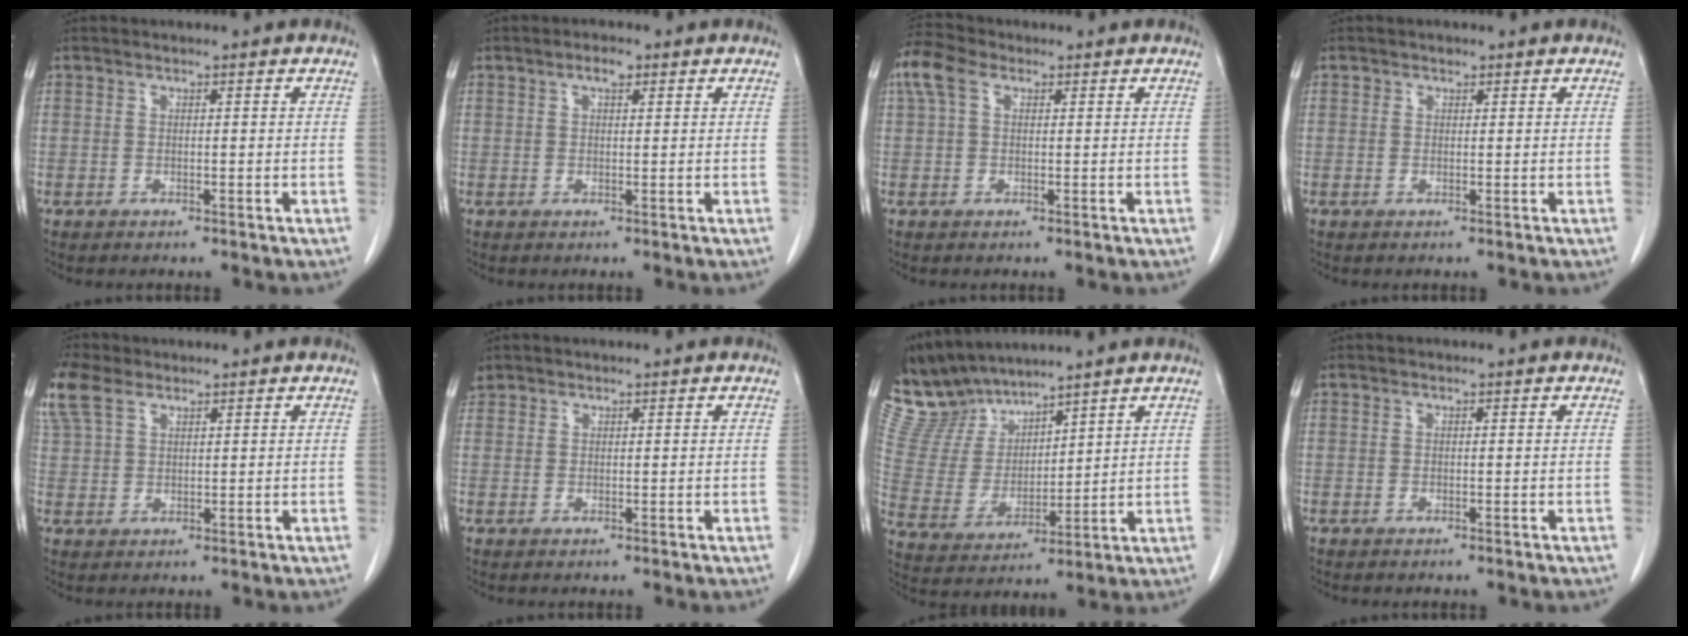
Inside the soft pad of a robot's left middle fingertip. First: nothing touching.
{"total": 1.9, "force": [1.0, 0.7, 1.4], "torque": [-0.028, 0.004, 0.016]}
{"total": 4.1, "force": [1.9, 2.3, 2.9], "torque": [-0.078, 0.033, 0.041]}
{"total": 0.6, "force": [0.4, 0.4, 0.1], "torque": [0.000, -0.001, 0.004]}
{"total": 6.5, "force": [4.2, 3.4, 3.6], "torque": [-0.100, 0.025, 0.092]}
{"total": 1.5, "force": [1.2, 1.0, 0.0], "torque": [0.000, 0.014, 0.023]}
{"total": 10.8, "force": [10.5, 2.4, 1.5], "torque": [-0.057, 0.008, 0.232]}
{"total": 0.0}